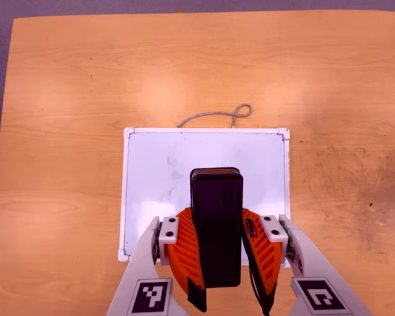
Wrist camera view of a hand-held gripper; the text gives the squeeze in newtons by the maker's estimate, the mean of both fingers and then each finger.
{"total": 7.6, "left": 6.9, "right": 8.2}